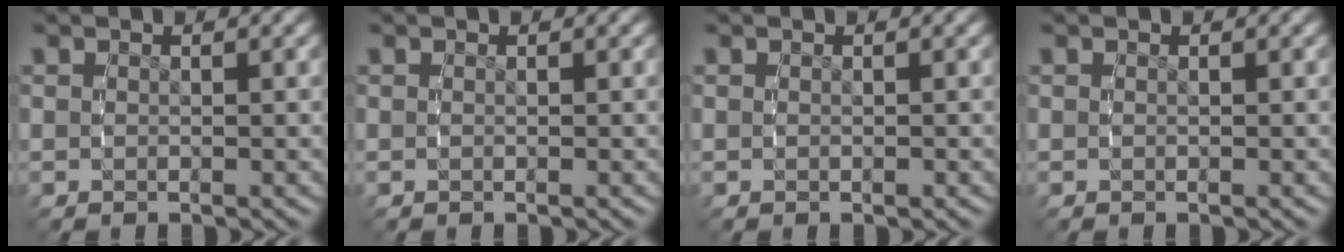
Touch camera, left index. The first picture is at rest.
{"total": 0.0}
{"total": 0.0}
{"total": 0.0}